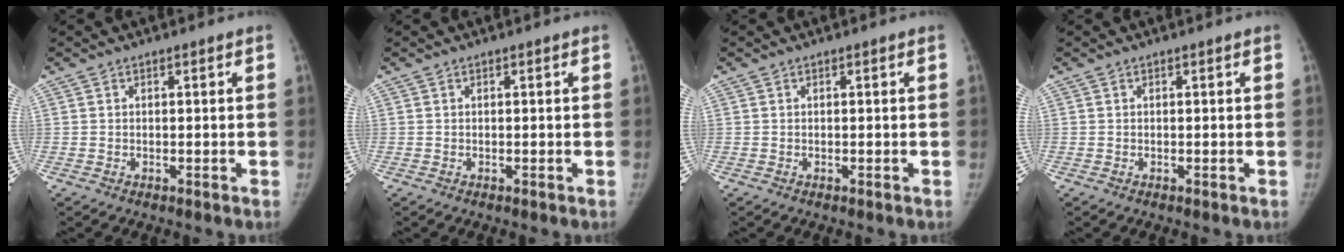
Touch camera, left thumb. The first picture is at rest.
{"total": 0.0}
{"total": 0.0}
{"total": 0.0}